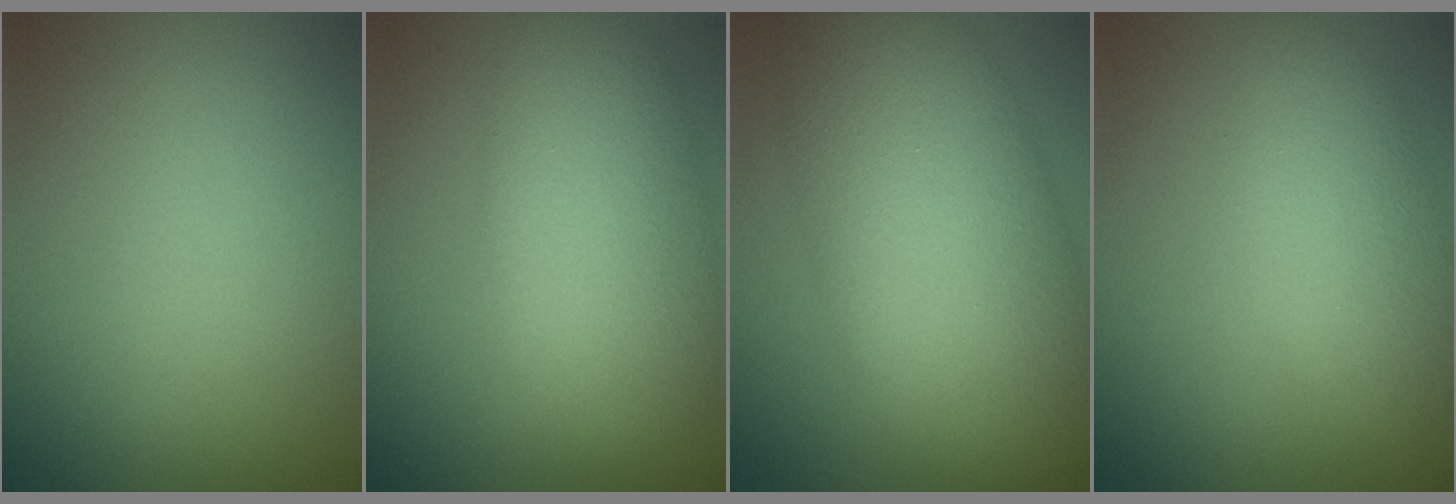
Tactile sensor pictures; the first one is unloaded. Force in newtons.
{"total": 7.5, "press": 7.5, "slide": 0.4}
{"total": 12.1, "press": 12.1, "slide": 0.4}
{"total": 4.3, "press": 4.3, "slide": 0.4}